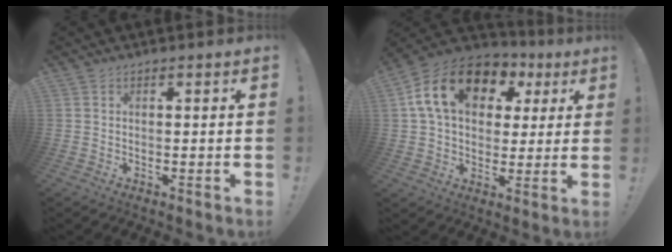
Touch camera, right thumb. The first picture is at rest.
{"total": 18.0, "force": [6.8, 12.2, 11.2], "torque": [-0.177, -0.008, 0.124]}